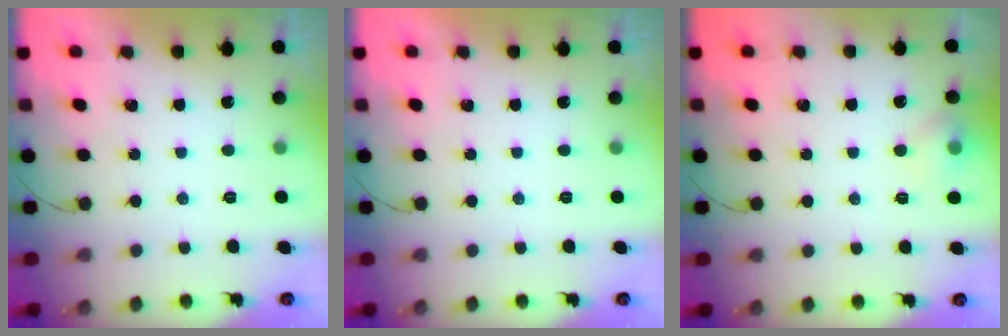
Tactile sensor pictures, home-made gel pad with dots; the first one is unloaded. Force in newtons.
{"total": 0.0}
{"total": 6.3, "press": 6.2, "slide": 1.1}